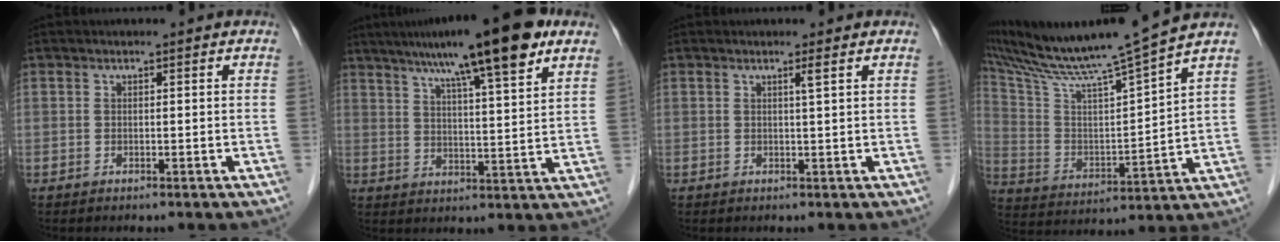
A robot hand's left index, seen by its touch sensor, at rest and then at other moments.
{"total": 17.0, "force": [11.4, 0.9, 12.6], "torque": [-0.193, 0.025, 0.167]}
{"total": 1.2, "force": [0.6, -0.4, 0.9], "torque": [-0.021, -0.005, 0.015]}
{"total": 16.0, "force": [14.1, -2.2, 7.1], "torque": [-0.141, -0.015, 0.248]}